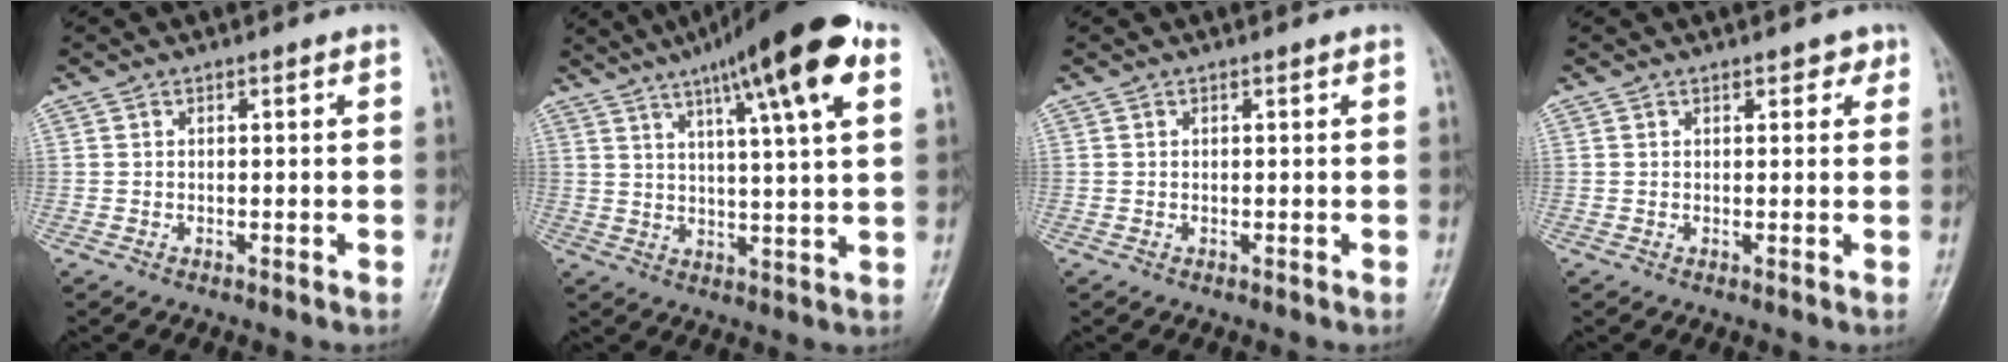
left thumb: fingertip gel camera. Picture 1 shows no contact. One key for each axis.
{"total": 18.2, "fx": 9.2, "fy": 3.0, "fz": 15.4, "tx": -0.225, "ty": -0.009, "tz": 0.136}
{"total": 0.0}
{"total": 1.9, "fx": 1.2, "fy": 1.2, "fz": 1.0, "tx": 0.006, "ty": -0.003, "tz": 0.010}